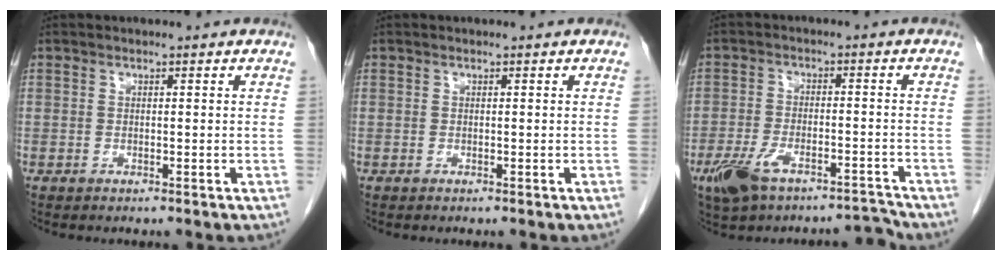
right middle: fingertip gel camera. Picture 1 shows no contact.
{"total": 0.0}
{"total": 7.9, "force": [-6.4, 2.4, 4.1], "torque": [-0.074, 0.011, -0.112]}